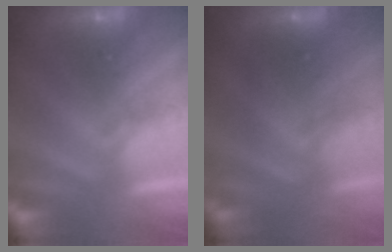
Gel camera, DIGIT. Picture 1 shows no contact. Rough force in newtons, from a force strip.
{"total": 2.4}